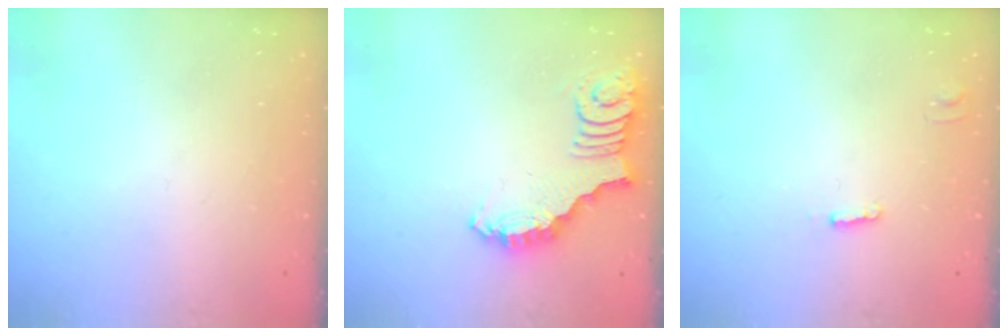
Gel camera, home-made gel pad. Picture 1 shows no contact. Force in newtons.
{"total": 2.5, "press": 2.5, "slide": 0.5}
{"total": 3.2, "press": 3.2, "slide": 0.5}